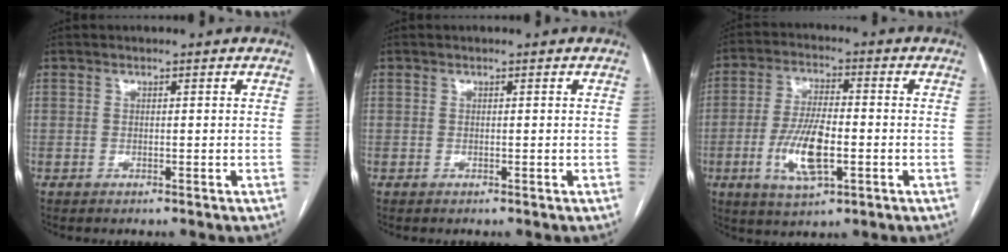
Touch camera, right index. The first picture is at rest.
{"total": 0.0}
{"total": 9.7, "force": [-2.5, 2.8, 9.0], "torque": [-0.188, -0.004, -0.040]}